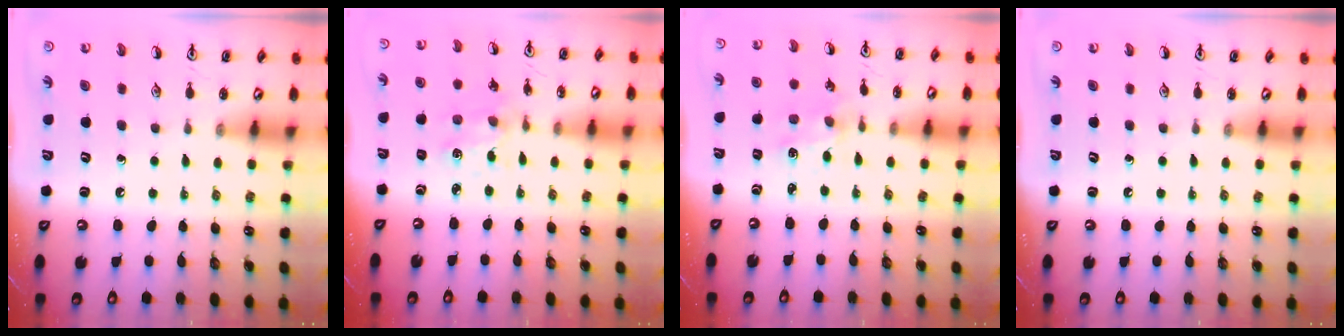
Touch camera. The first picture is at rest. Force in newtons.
{"total": 1.4, "press": 1.4, "slide": 0.3}
{"total": 1.2, "press": 1.2, "slide": 0.3}
{"total": 0.0}